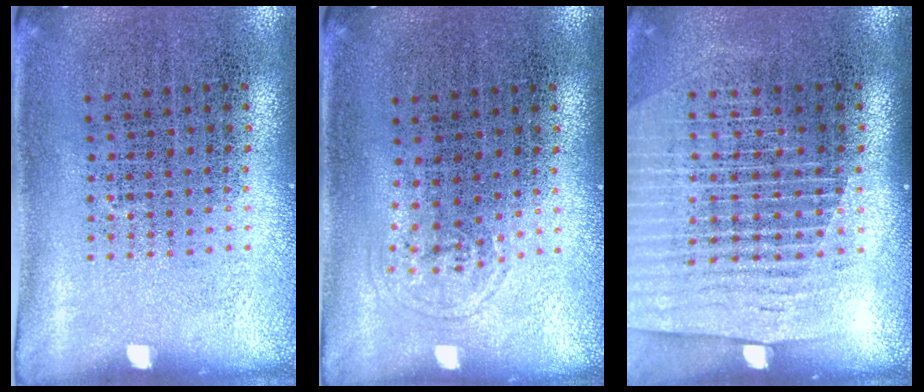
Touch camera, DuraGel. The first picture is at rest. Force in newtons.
{"total": 0.6, "press": 0.5, "slide": 0.3}
{"total": 1.5, "press": 1.4, "slide": 0.5}